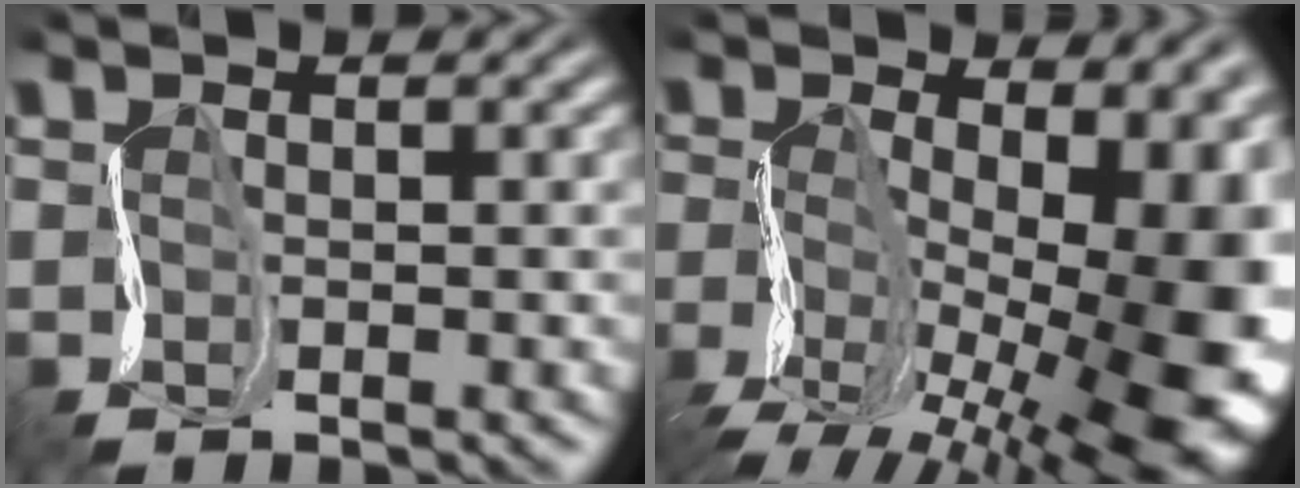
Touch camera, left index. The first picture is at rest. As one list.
[{"total": 17.8, "force": [-4.3, 9.8, 14.3], "torque": [-0.210, -0.011, -0.050]}]